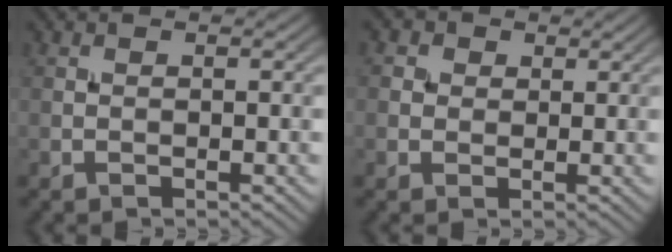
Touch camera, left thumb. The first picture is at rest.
{"total": 2.8, "force": [1.1, 2.4, 1.0], "torque": [-0.031, 0.002, 0.009]}